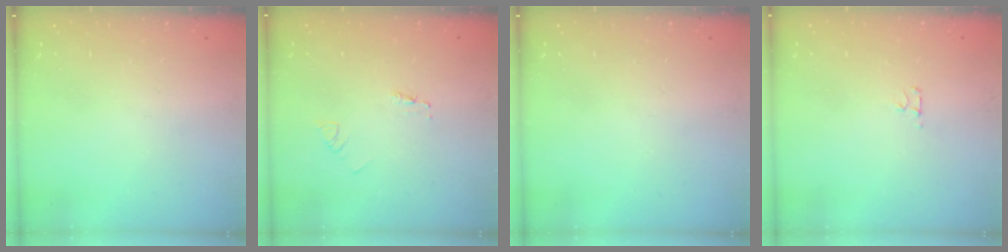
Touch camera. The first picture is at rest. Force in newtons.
{"total": 2.1, "press": 2.1, "slide": 0.1}
{"total": 0.0}
{"total": 2.7, "press": 2.7, "slide": 0.3}